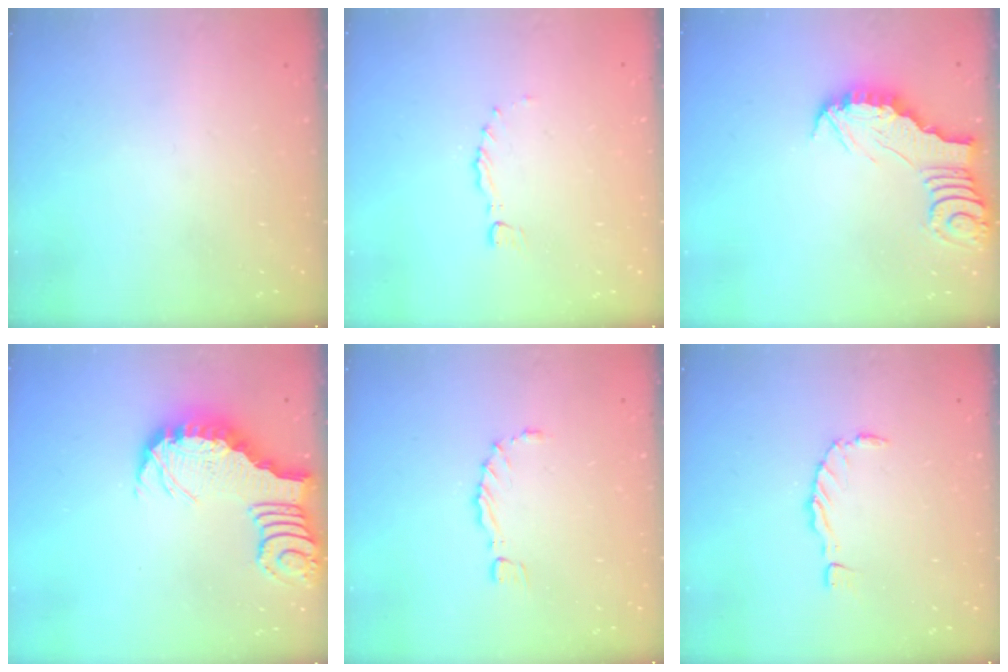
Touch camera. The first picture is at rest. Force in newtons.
{"total": 0.0}
{"total": 2.9, "press": 2.9, "slide": 0.3}
{"total": 3.2, "press": 3.2, "slide": 0.5}
{"total": 1.1, "press": 1.1, "slide": 0.2}
{"total": 0.0}